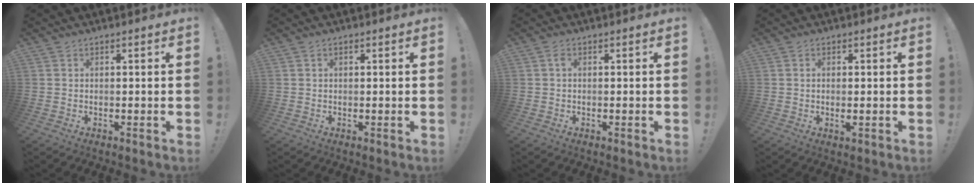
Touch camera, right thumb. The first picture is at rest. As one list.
[{"total": 0.8, "force": [0.3, 0.5, 0.5], "torque": [-0.006, 0.001, 0.004]}, {"total": 1.1, "force": [0.0, 0.5, 0.9], "torque": [-0.025, 0.005, 0.000]}, {"total": 1.6, "force": [0.0, 0.5, 1.5], "torque": [-0.029, -0.003, -0.003]}]